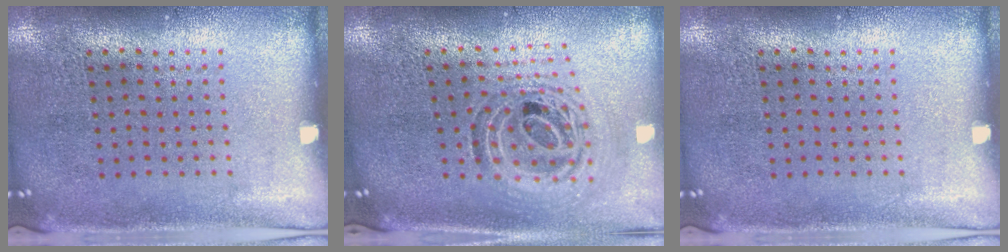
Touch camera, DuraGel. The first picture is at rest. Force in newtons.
{"total": 1.2, "press": 1.1, "slide": 0.5}
{"total": 0.0}